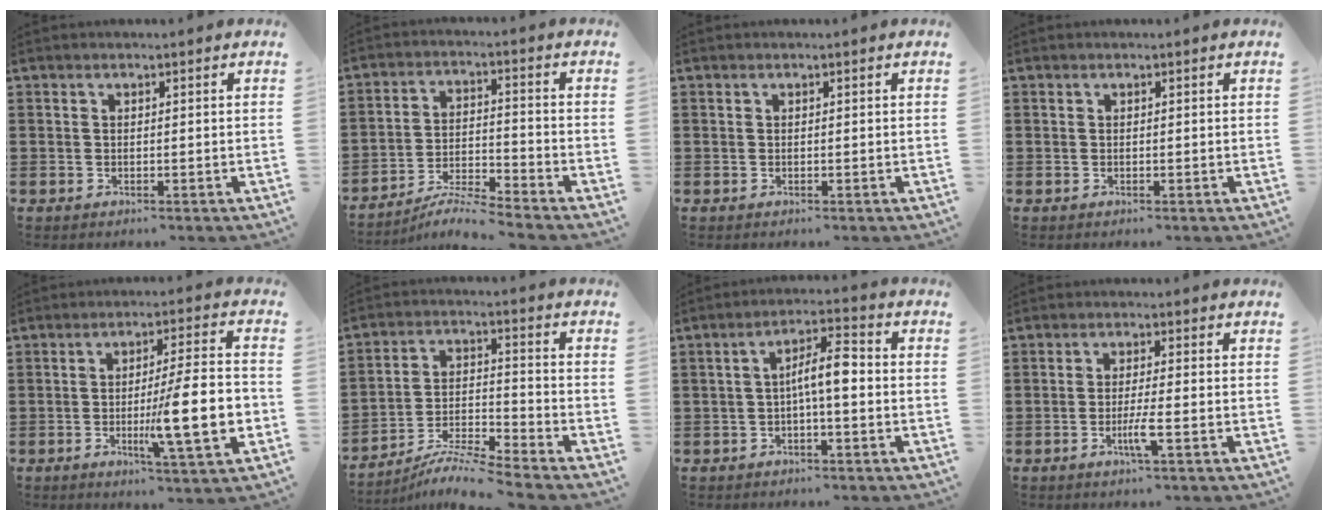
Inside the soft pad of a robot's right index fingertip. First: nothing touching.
{"total": 5.4, "force": [-5.2, -0.3, 1.5], "torque": [-0.035, -0.007, -0.103]}
{"total": 0.0}
{"total": 0.0}
{"total": 13.4, "force": [-2.8, 1.7, 13.0], "torque": [-0.197, -0.013, -0.053]}
{"total": 6.4, "force": [-6.0, -0.4, 1.9], "torque": [-0.043, -0.008, -0.121]}
{"total": 6.1, "force": [-0.4, 1.5, 5.9], "torque": [-0.111, 0.013, -0.012]}
{"total": 3.7, "force": [-1.5, -0.2, 3.3], "torque": [-0.063, -0.013, -0.030]}